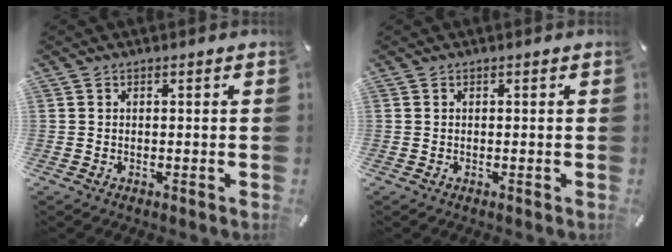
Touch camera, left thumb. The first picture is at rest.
{"total": 0.0}